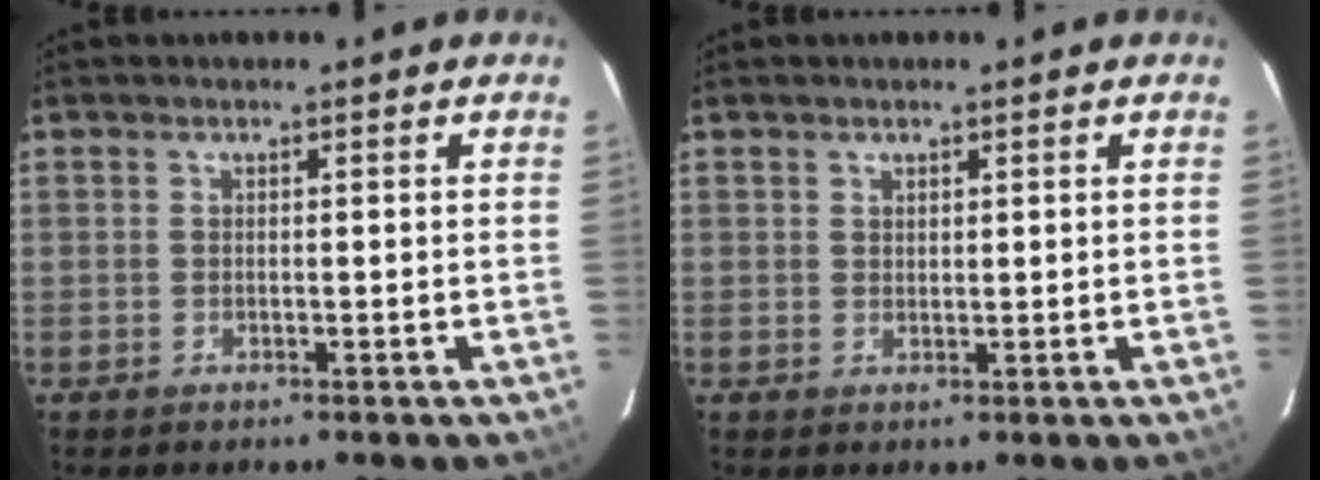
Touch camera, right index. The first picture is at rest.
{"total": 1.0, "force": [0.8, 0.7, 0.2], "torque": [-0.001, 0.002, 0.013]}